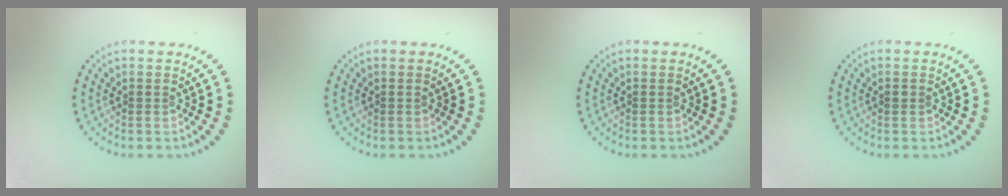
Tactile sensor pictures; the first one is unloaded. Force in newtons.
{"total": 0.0}
{"total": 0.0}
{"total": 0.5, "press": 0.5, "slide": 0.1}